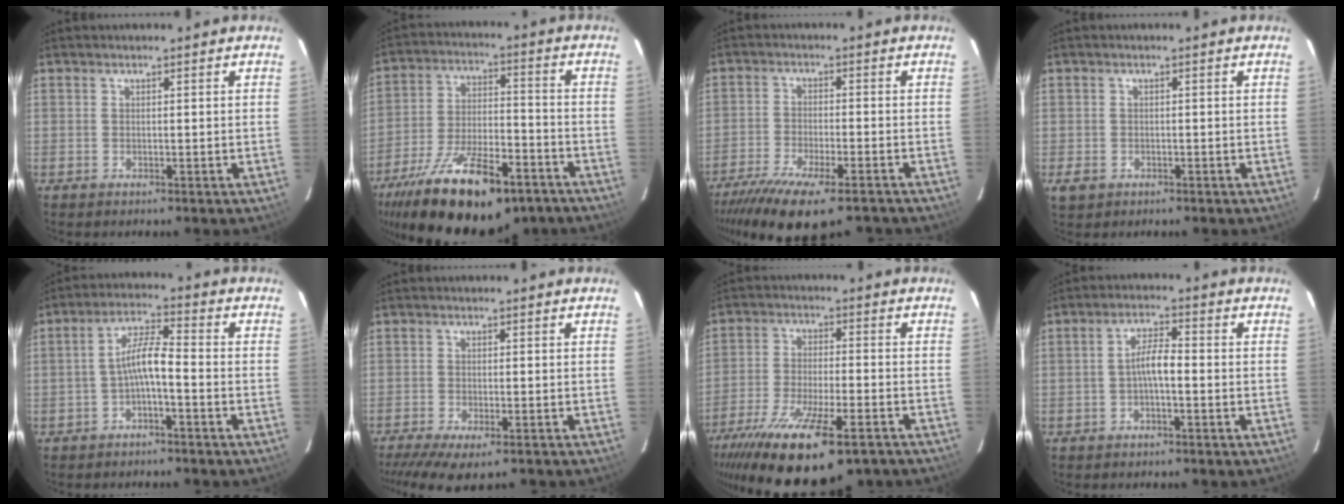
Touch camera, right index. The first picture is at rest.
{"total": 24.8, "force": [-17.2, 9.3, 15.3], "torque": [-0.289, -0.032, -0.264]}
{"total": 16.2, "force": [-12.6, 3.9, 9.4], "torque": [-0.189, -0.048, -0.202]}
{"total": 6.4, "force": [-2.5, 5.4, 2.4], "torque": [-0.068, 0.007, -0.033]}
{"total": 5.3, "force": [-2.2, 0.9, 4.8], "torque": [-0.101, 0.016, -0.040]}
{"total": 9.4, "force": [-7.2, 2.4, 5.6], "torque": [-0.122, -0.035, -0.119]}
{"total": 21.3, "force": [-14.7, 5.9, 14.3], "torque": [-0.275, -0.064, -0.236]}
{"total": 3.9, "force": [-1.2, 1.0, 3.6], "torque": [-0.070, 0.012, -0.021]}